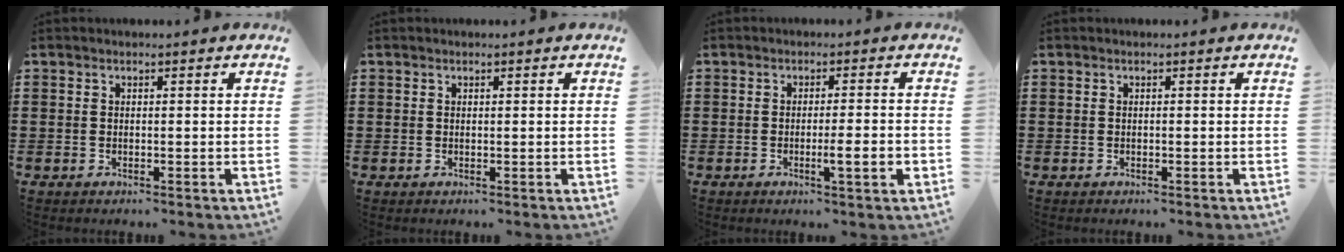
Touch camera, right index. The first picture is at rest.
{"total": 0.6, "force": [0.2, 0.6, 0.0], "torque": [-0.002, 0.004, 0.004]}
{"total": 4.3, "force": [-1.3, 0.2, 4.1], "torque": [-0.065, -0.008, -0.021]}
{"total": 0.0}